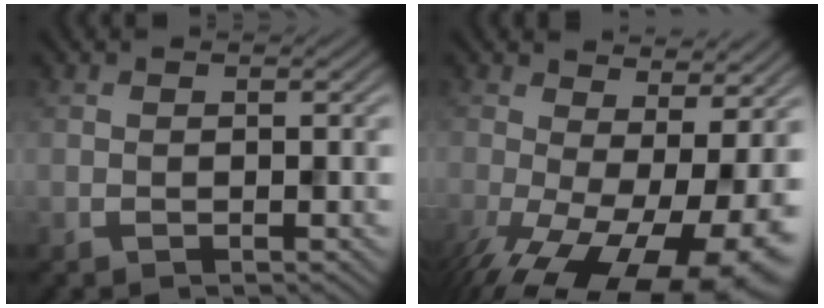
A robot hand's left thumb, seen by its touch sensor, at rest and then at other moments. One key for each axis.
{"total": 16.0, "fx": -5.9, "fy": 7.3, "fz": 13.0, "tx": -0.220, "ty": -0.042, "tz": -0.067}